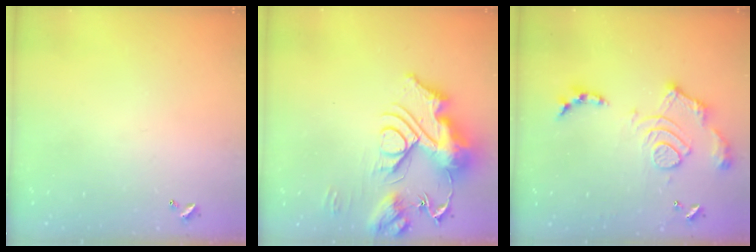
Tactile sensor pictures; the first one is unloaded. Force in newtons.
{"total": 19.2, "press": 19.1, "slide": 1.7}
{"total": 14.9, "press": 14.9, "slide": 1.1}